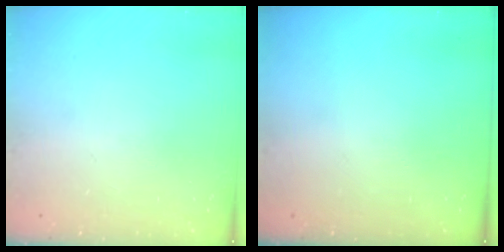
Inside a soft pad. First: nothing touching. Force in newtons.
{"total": 0.0}